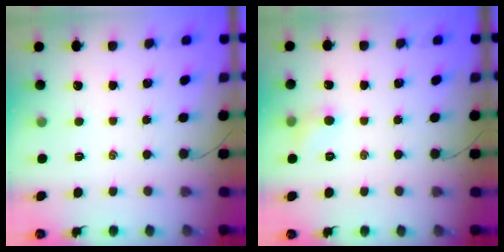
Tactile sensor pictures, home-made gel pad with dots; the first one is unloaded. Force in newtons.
{"total": 5.1, "press": 4.9, "slide": 1.3}